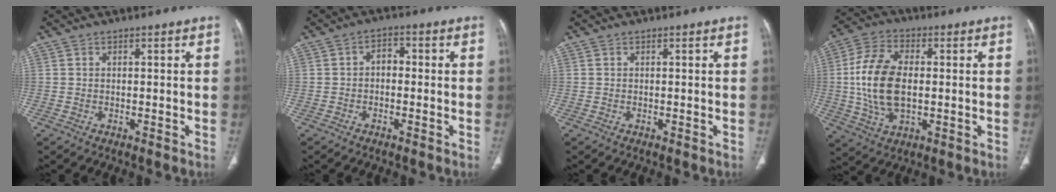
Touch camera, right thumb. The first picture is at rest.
{"total": 3.1, "force": [-0.4, 2.2, 2.2], "torque": [-0.023, 0.014, -0.017]}
{"total": 0.0}
{"total": 14.2, "force": [0.2, 8.0, 11.7], "torque": [-0.237, 0.008, 0.005]}